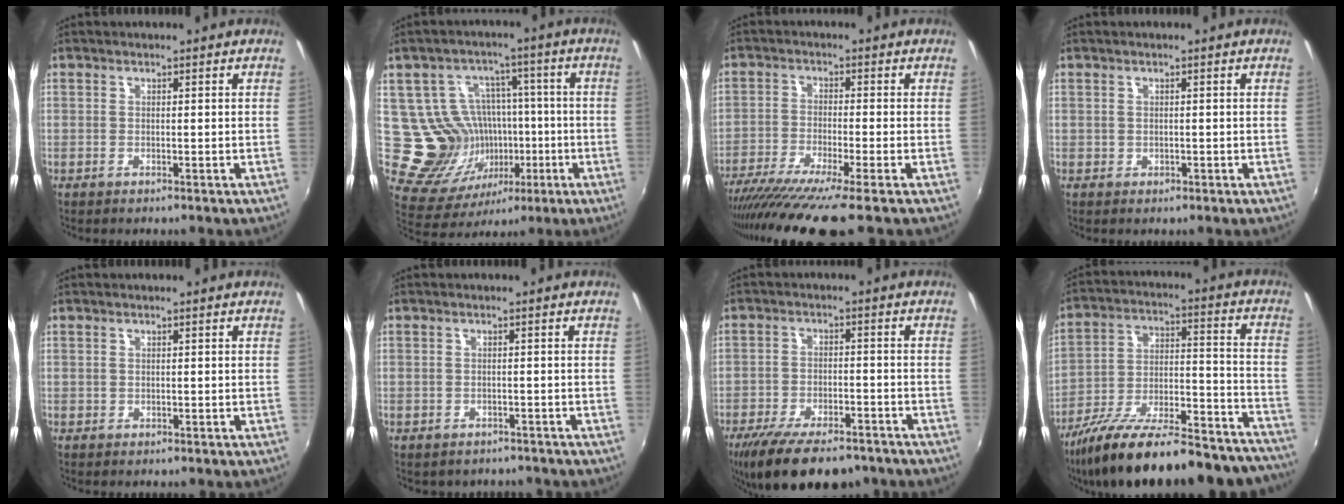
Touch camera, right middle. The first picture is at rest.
{"total": 13.6, "force": [-1.1, 12.6, 5.1], "torque": [-0.105, 0.010, 0.012]}
{"total": 11.3, "force": [-8.9, -1.5, 6.8], "torque": [-0.139, -0.053, -0.154]}
{"total": 0.0}
{"total": 0.6, "force": [0.3, -0.5, -0.2], "torque": [0.008, -0.003, 0.004]}
{"total": 2.5, "force": [-2.2, 1.0, 0.6], "torque": [-0.017, -0.015, -0.026]}
{"total": 16.4, "force": [-12.4, 5.6, 9.2], "torque": [-0.190, -0.043, -0.191]}
{"total": 30.4, "force": [-25.6, 7.3, 14.7], "torque": [-0.223, -0.013, -0.360]}